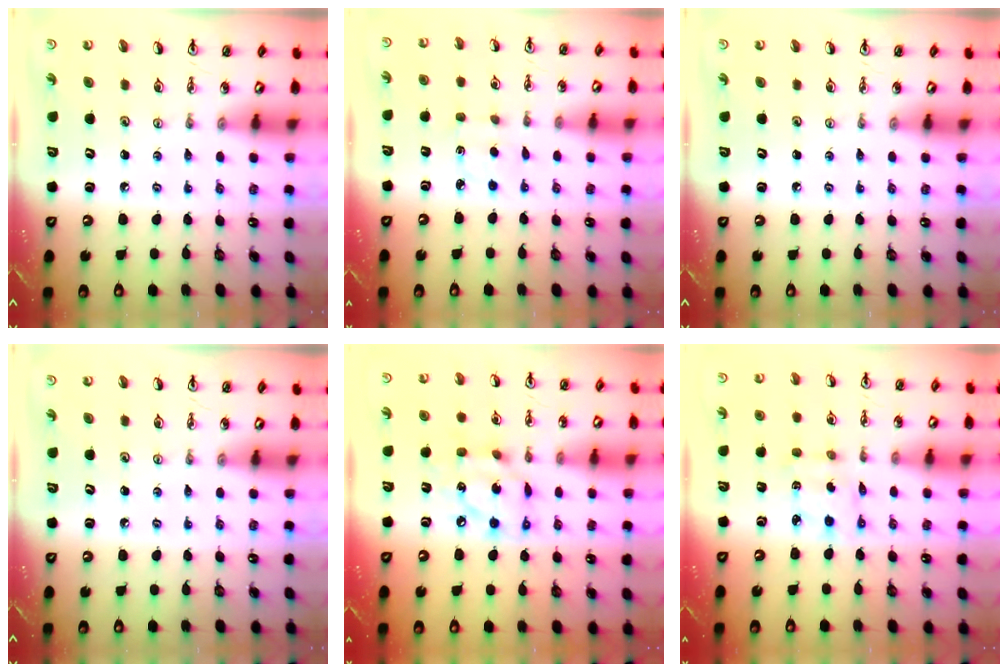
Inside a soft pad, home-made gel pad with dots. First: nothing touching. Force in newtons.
{"total": 1.9, "press": 1.9, "slide": 0.4}
{"total": 0.0}
{"total": 0.0}
{"total": 12.0, "press": 12.0, "slide": 0.8}
{"total": 2.4, "press": 2.4, "slide": 0.2}